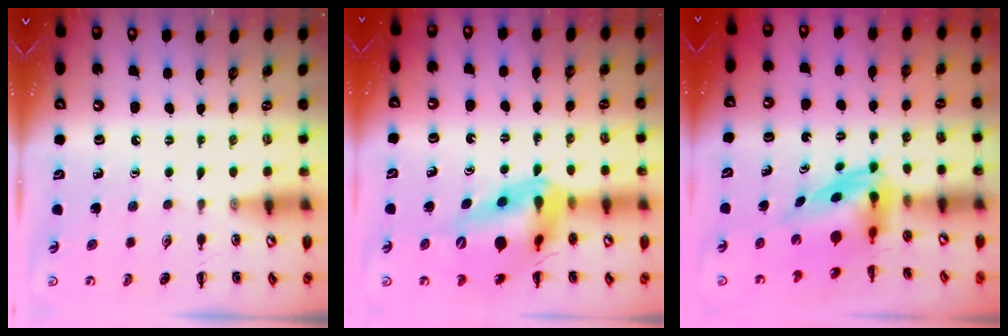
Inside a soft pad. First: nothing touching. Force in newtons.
{"total": 17.9, "press": 17.2, "slide": 4.7}
{"total": 3.7, "press": 3.6, "slide": 1.0}